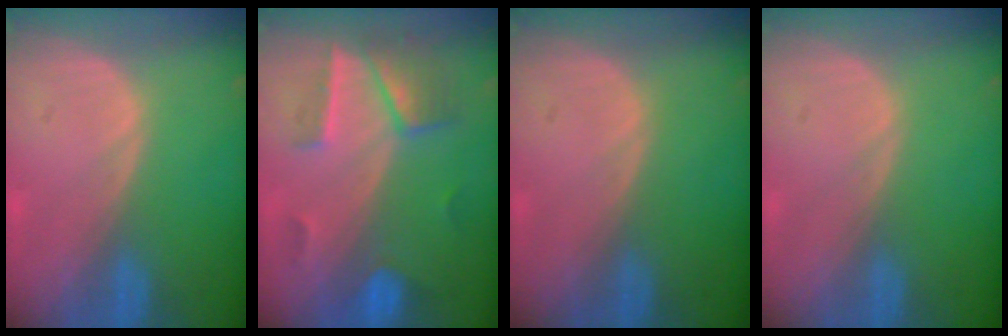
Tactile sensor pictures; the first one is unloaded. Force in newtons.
{"total": 7.2, "press": 6.4, "slide": 3.4}
{"total": 0.0}
{"total": 0.0}